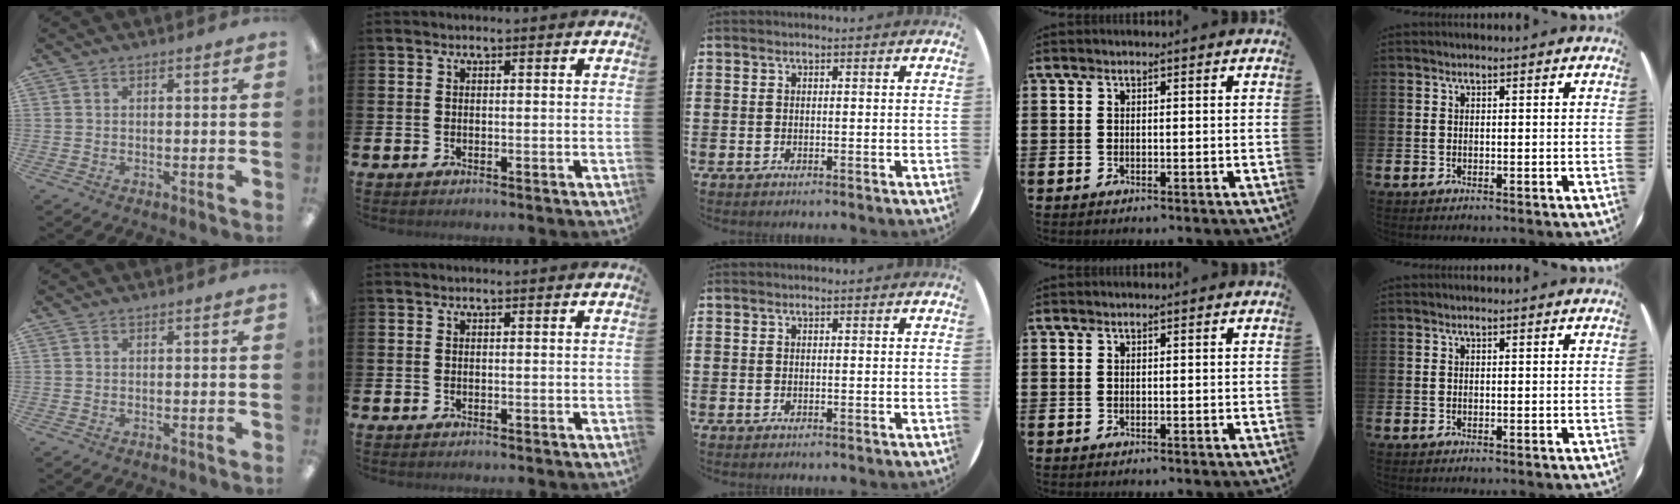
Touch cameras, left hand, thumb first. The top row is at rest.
{}